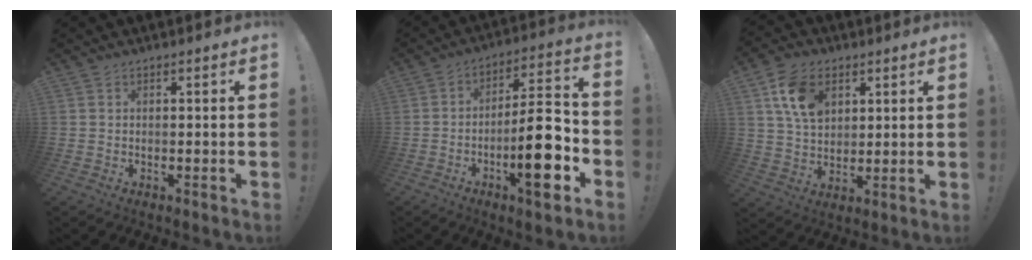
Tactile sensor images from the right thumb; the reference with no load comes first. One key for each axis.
{"total": 16.9, "fx": -5.9, "fy": 4.7, "fz": 15.2, "tx": -0.230, "ty": 0.030, "tz": -0.092}
{"total": 12.5, "fx": 5.3, "fy": 8.5, "fz": 7.4, "tx": -0.114, "ty": -0.006, "tz": 0.103}